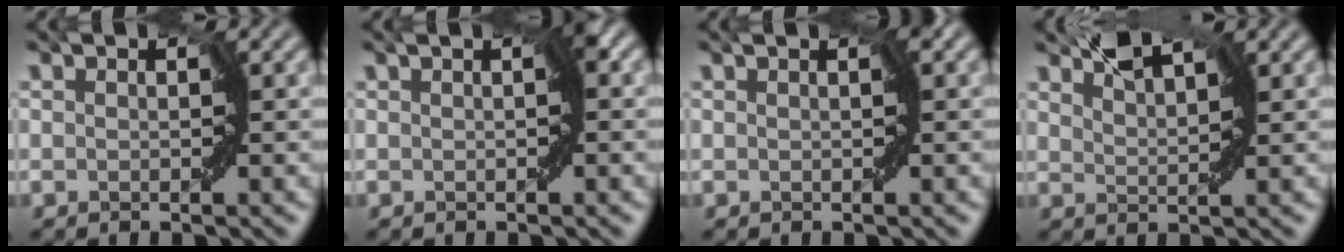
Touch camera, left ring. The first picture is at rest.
{"total": 1.1, "force": [0.0, 0.2, 1.1], "torque": [-0.021, 0.003, -0.002]}
{"total": 0.9, "force": [0.1, 0.2, 0.9], "torque": [-0.018, 0.000, -0.001]}
{"total": 2.6, "force": [2.5, 0.3, 0.7], "torque": [-0.021, -0.001, 0.047]}